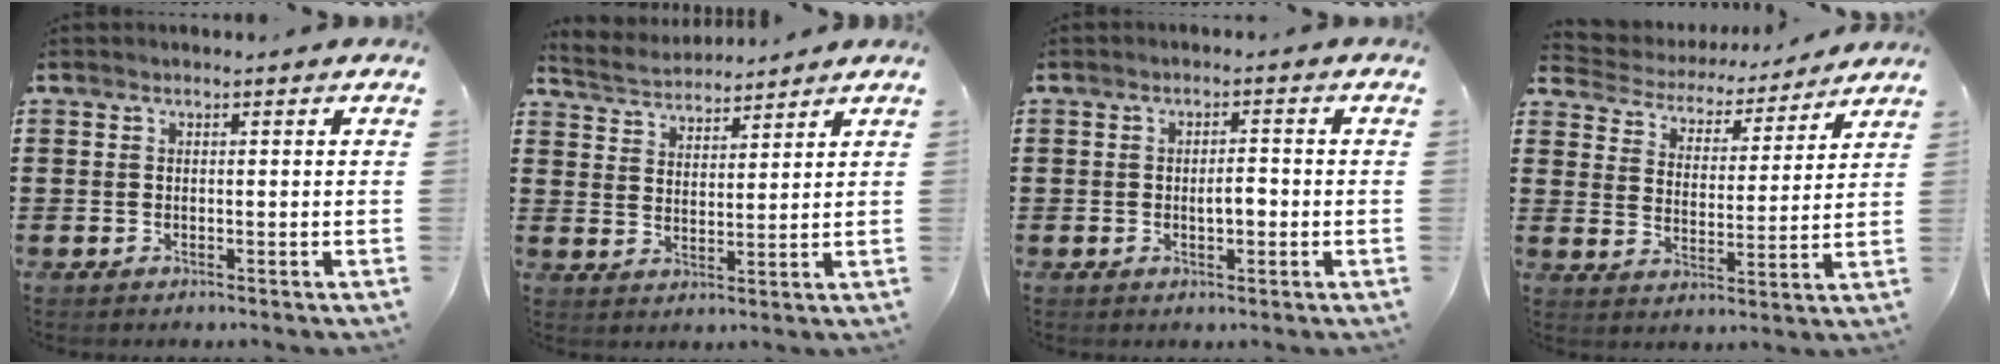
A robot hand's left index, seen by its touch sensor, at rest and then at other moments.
{"total": 3.6, "force": [3.5, 0.5, -0.2], "torque": [-0.013, -0.015, 0.063]}
{"total": 2.7, "force": [-0.4, 1.0, 2.4], "torque": [-0.047, 0.005, -0.009]}
{"total": 4.1, "force": [4.1, 0.7, 0.1], "torque": [-0.030, -0.035, 0.064]}